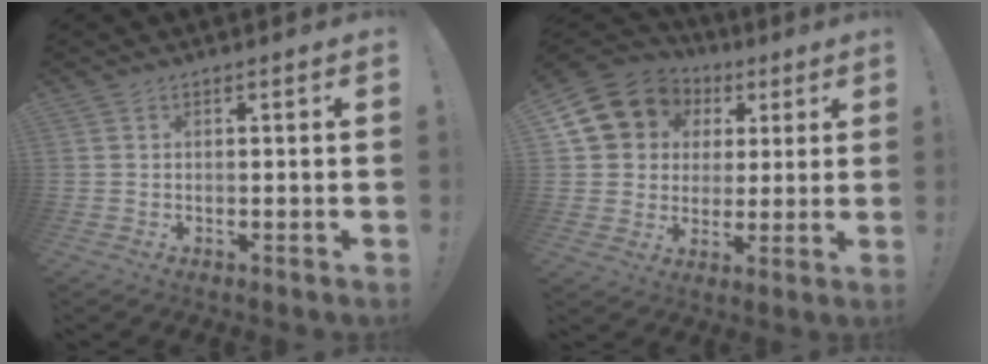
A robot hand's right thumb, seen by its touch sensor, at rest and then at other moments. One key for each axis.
{"total": 13.0, "fx": 5.3, "fy": 11.0, "fz": 4.5, "tx": -0.070, "ty": -0.024, "tz": 0.118}